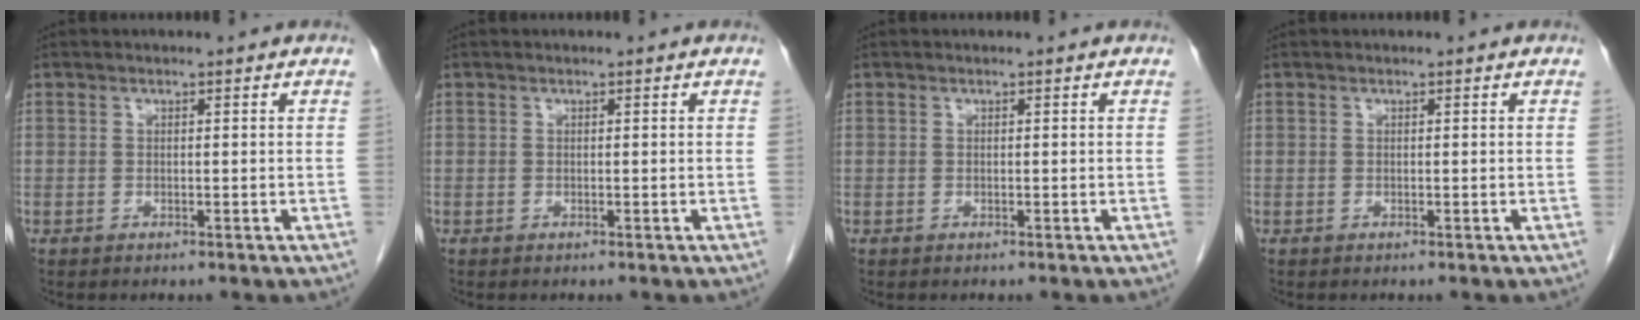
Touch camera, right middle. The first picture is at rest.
{"total": 0.0}
{"total": 0.0}
{"total": 0.0}